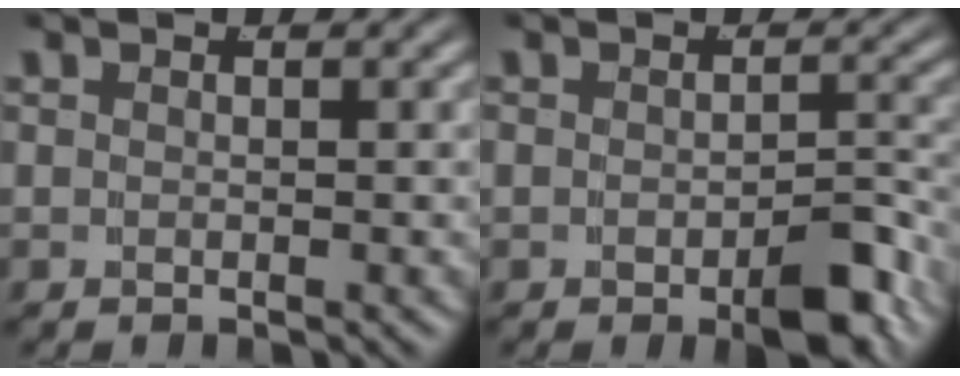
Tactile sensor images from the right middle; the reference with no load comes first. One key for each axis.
{"total": 3.8, "fx": -1.9, "fy": 1.5, "fz": 2.8, "tx": -0.038, "ty": -0.005, "tz": -0.030}